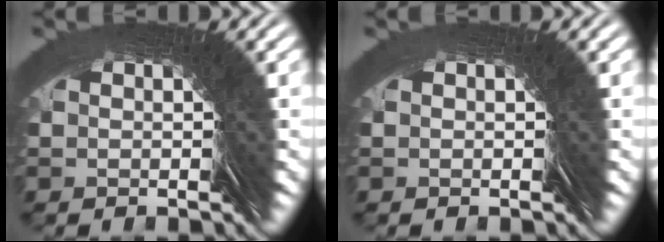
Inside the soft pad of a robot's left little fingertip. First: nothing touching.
{"total": 0.0}